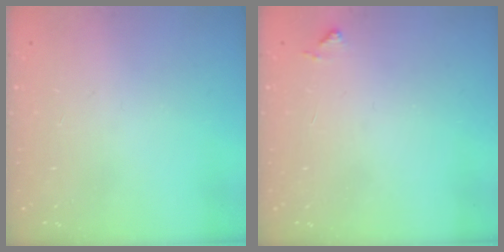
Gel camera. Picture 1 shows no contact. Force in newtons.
{"total": 6.5, "press": 6.4, "slide": 0.4}